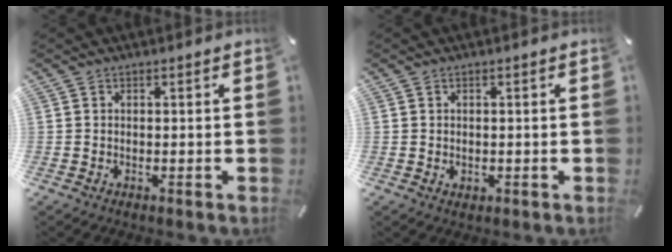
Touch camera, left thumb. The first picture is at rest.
{"total": 0.8, "force": [0.0, 0.7, 0.2], "torque": [-0.004, 0.004, 0.000]}